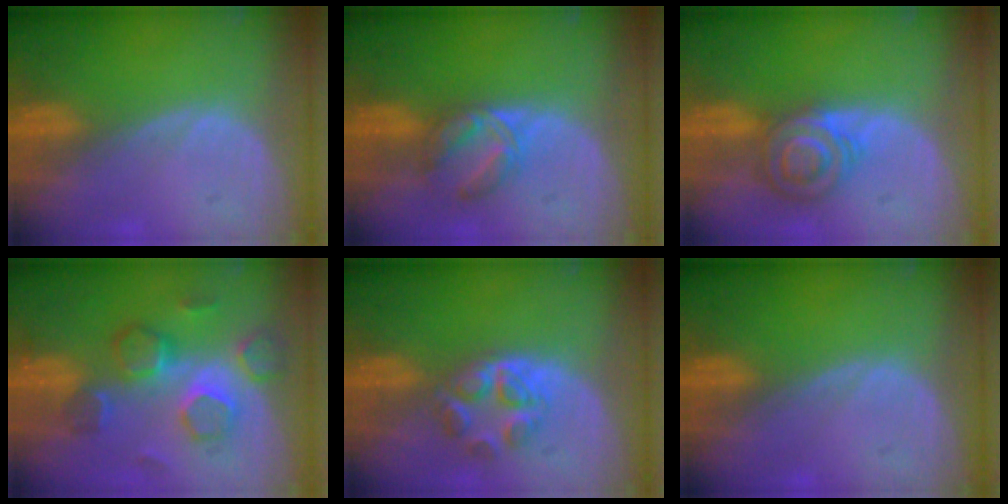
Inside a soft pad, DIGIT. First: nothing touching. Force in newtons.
{"total": 5.0, "press": 5.0, "slide": 0.5}
{"total": 6.0, "press": 6.0, "slide": 0.9}
{"total": 8.9, "press": 7.8, "slide": 4.3}
{"total": 5.0, "press": 4.8, "slide": 1.4}
{"total": 0.0}